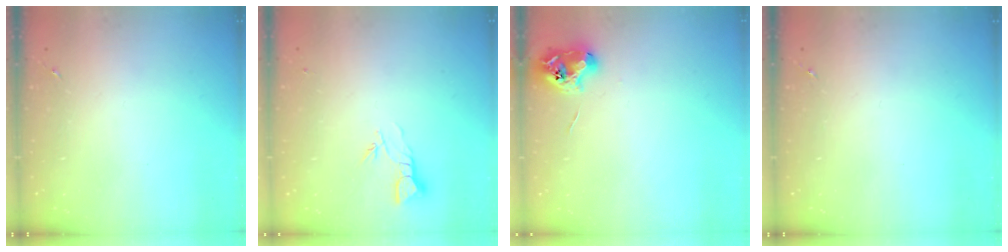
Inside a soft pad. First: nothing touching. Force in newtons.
{"total": 3.4, "press": 3.4, "slide": 0.2}
{"total": 8.7, "press": 8.6, "slide": 0.8}
{"total": 0.0}